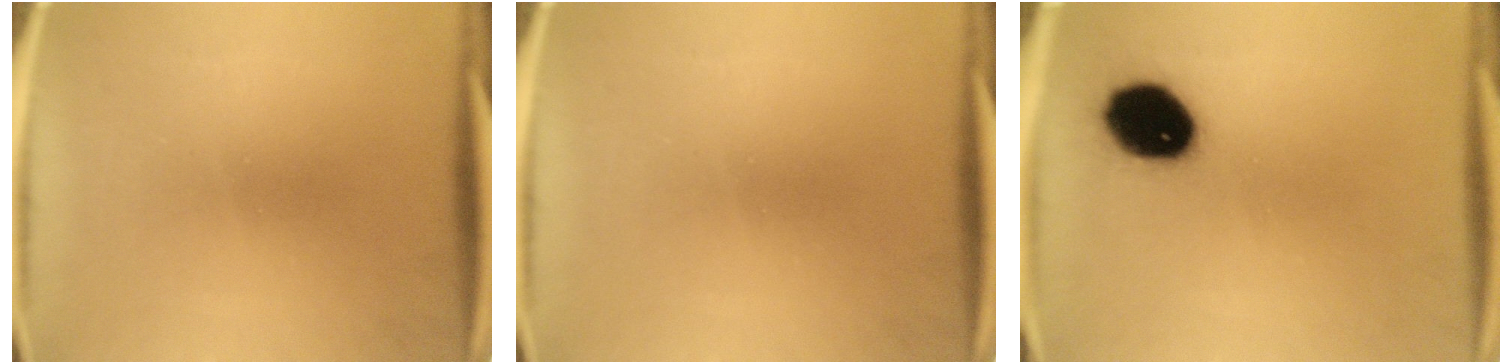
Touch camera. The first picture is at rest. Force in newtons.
{"total": 0.0}
{"total": 14.0}